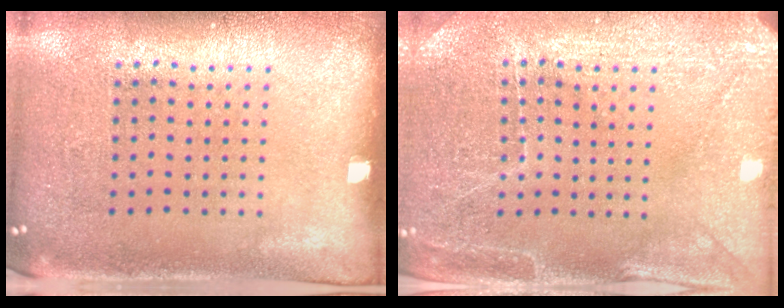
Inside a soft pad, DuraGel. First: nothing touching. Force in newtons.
{"total": 2.9, "press": 2.9, "slide": 0.2}